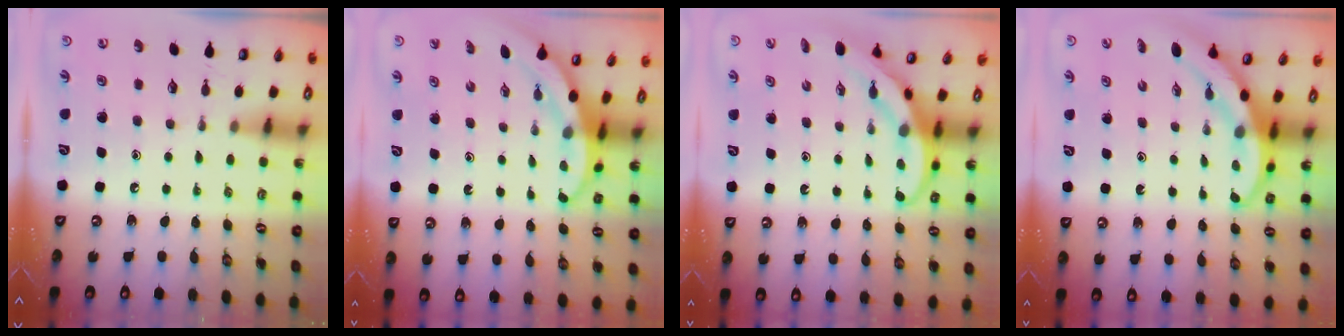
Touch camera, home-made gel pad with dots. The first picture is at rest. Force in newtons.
{"total": 3.4, "press": 3.4, "slide": 0.1}
{"total": 4.0, "press": 4.0, "slide": 0.4}
{"total": 3.8, "press": 3.8, "slide": 0.2}